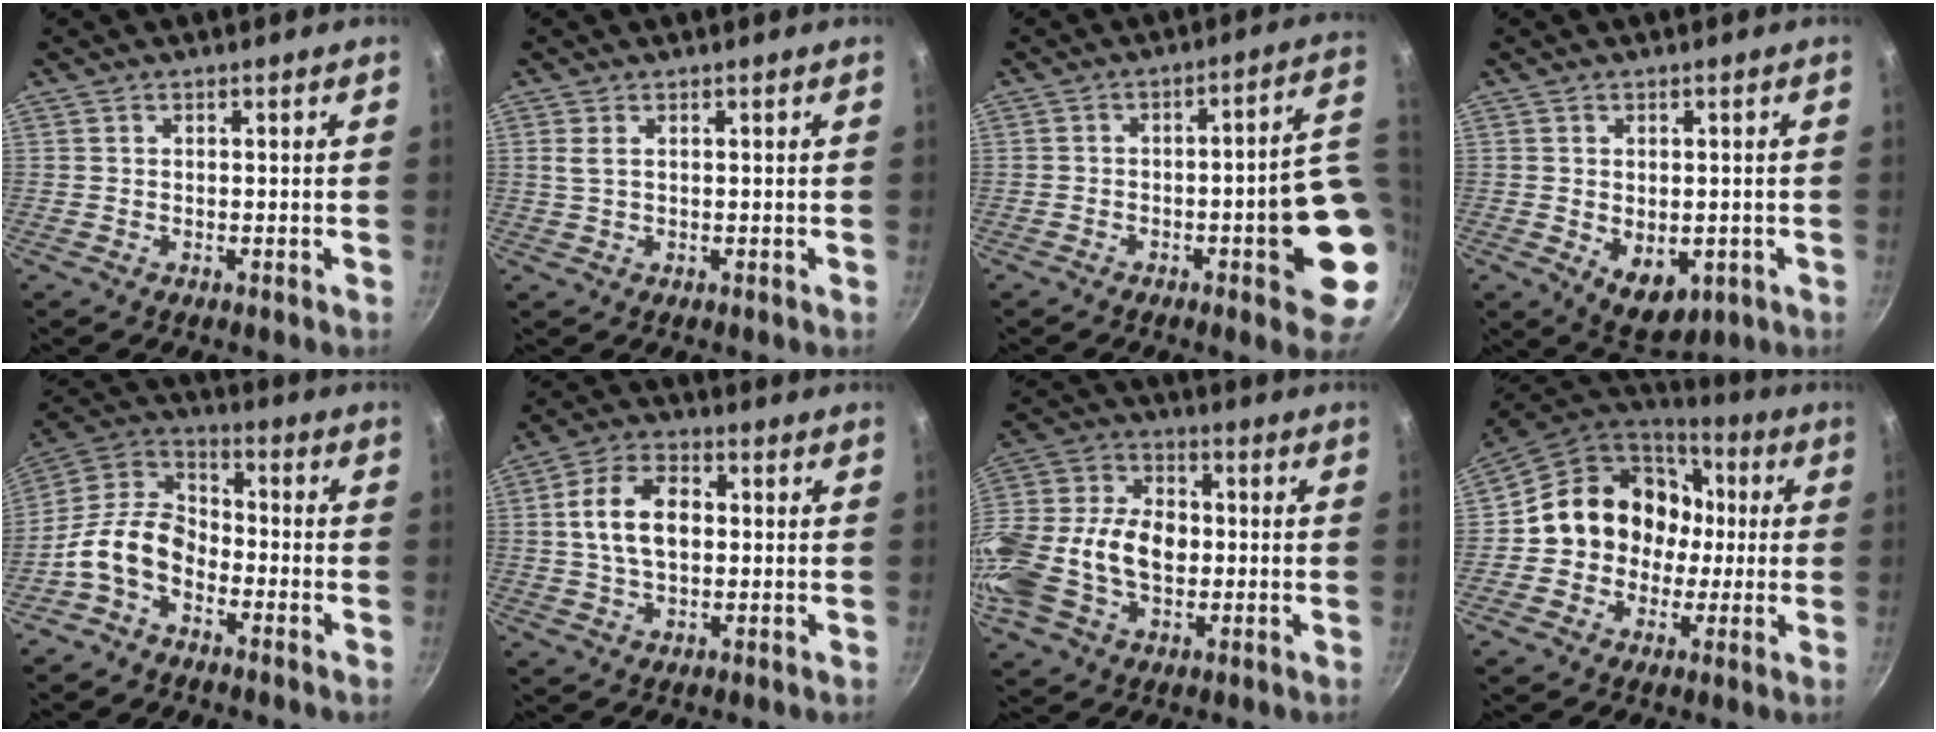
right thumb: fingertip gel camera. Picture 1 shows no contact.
{"total": 1.7, "force": [0.5, 0.8, 1.4], "torque": [-0.030, 0.000, 0.013]}
{"total": 14.1, "force": [-2.4, 3.5, 13.4], "torque": [-0.139, 0.024, -0.031]}
{"total": 7.6, "force": [-1.4, 5.0, 5.5], "torque": [-0.061, -0.010, -0.003]}
{"total": 11.4, "force": [-4.9, 7.4, 7.2], "torque": [-0.119, 0.060, -0.119]}
{"total": 10.7, "force": [0.9, 6.9, 8.2], "torque": [-0.130, 0.020, 0.010]}
{"total": 22.5, "force": [-2.2, 15.8, 16.0], "torque": [-0.312, 0.043, -0.041]}
{"total": 17.7, "force": [0.7, 15.3, 8.8], "torque": [-0.115, 0.044, 0.007]}